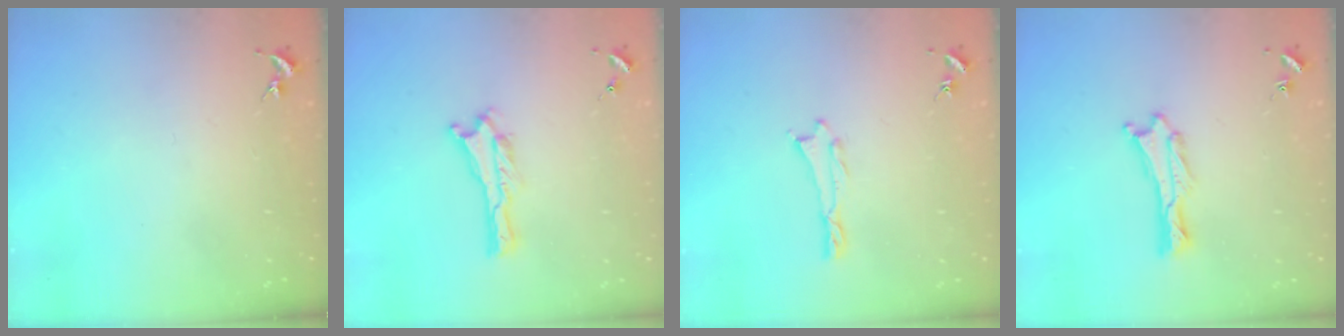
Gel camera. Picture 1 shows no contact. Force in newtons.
{"total": 0.0}
{"total": 0.0}
{"total": 0.6, "press": 0.6, "slide": 0.2}